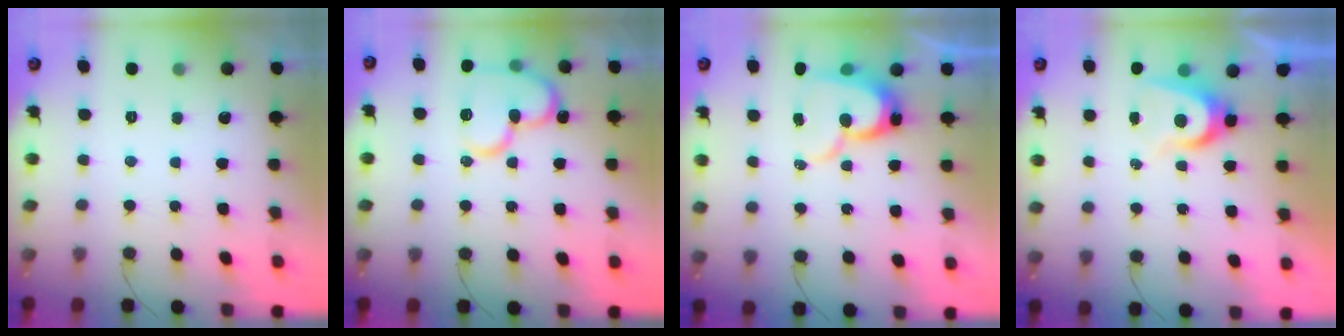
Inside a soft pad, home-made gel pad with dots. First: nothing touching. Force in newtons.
{"total": 16.0, "press": 15.9, "slide": 1.8}
{"total": 12.2, "press": 12.1, "slide": 1.3}
{"total": 6.3, "press": 6.3, "slide": 0.4}